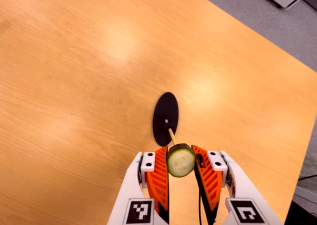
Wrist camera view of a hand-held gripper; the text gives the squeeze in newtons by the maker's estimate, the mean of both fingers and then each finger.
{"total": 7.7, "left": 7.3, "right": 8.0}